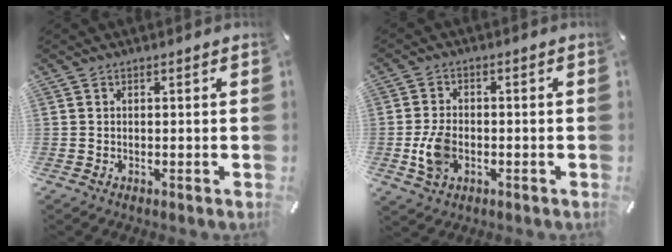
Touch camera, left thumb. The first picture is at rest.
{"total": 7.0, "force": [-1.6, 4.8, 4.8], "torque": [-0.110, 0.003, -0.029]}